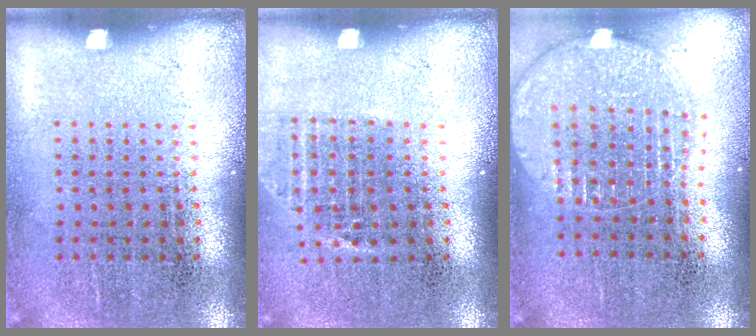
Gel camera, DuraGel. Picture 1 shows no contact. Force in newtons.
{"total": 1.0, "press": 0.9, "slide": 0.5}
{"total": 1.5, "press": 1.4, "slide": 0.6}